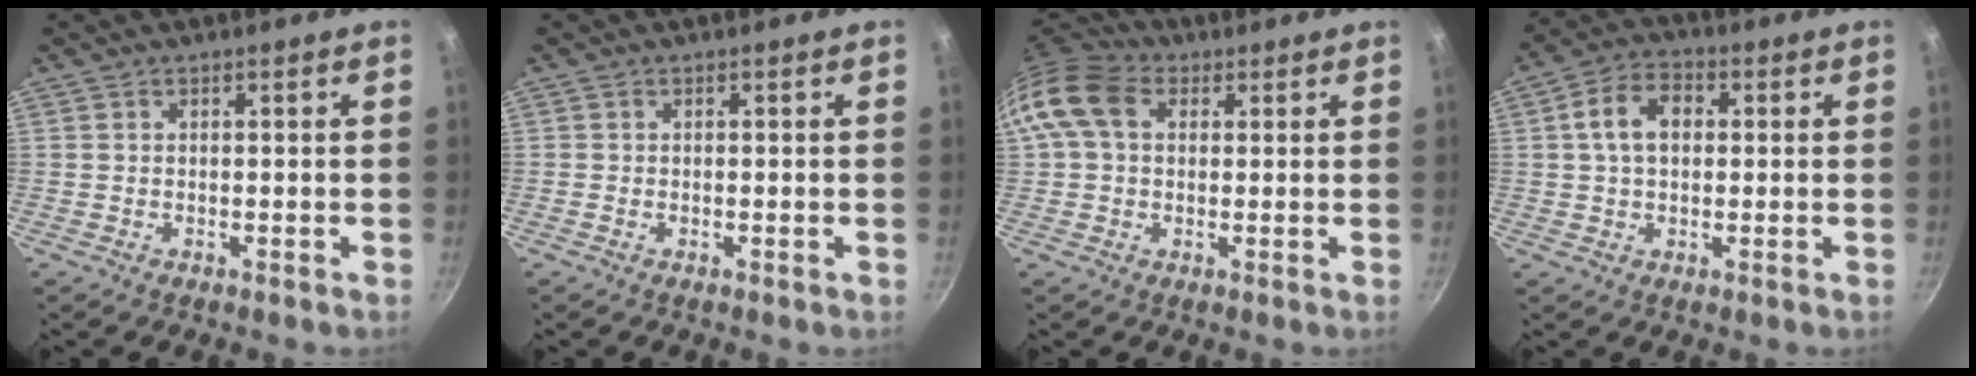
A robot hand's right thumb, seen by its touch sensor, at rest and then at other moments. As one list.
[{"total": 0.0}, {"total": 10.8, "force": [2.5, 7.9, 6.9], "torque": [-0.118, 0.021, 0.028]}, {"total": 8.2, "force": [1.2, 5.7, 5.8], "torque": [-0.082, 0.019, 0.011]}]